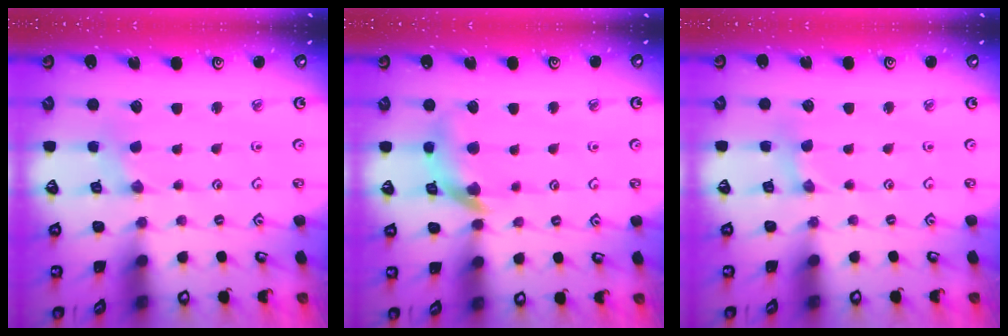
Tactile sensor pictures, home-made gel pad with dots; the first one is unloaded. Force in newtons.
{"total": 12.3, "press": 12.2, "slide": 1.6}
{"total": 1.6, "press": 1.6, "slide": 0.3}